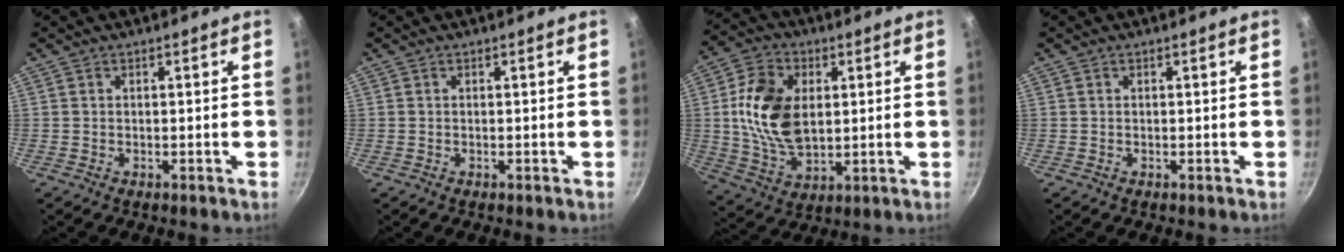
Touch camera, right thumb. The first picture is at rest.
{"total": 0.0}
{"total": 15.2, "force": [2.0, 9.9, 11.3], "torque": [-0.195, -0.006, 0.040]}
{"total": 0.0}